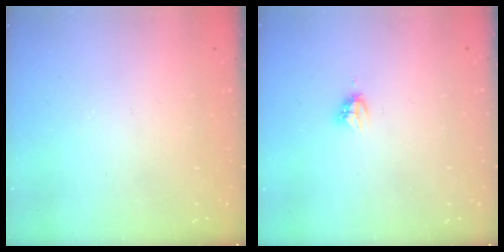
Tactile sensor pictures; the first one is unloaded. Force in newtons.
{"total": 3.2, "press": 3.2, "slide": 0.4}